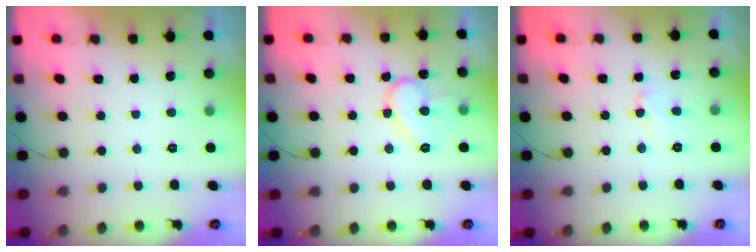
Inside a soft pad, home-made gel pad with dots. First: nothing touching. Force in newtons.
{"total": 11.4, "press": 11.4, "slide": 0.6}
{"total": 5.1, "press": 5.1, "slide": 0.6}